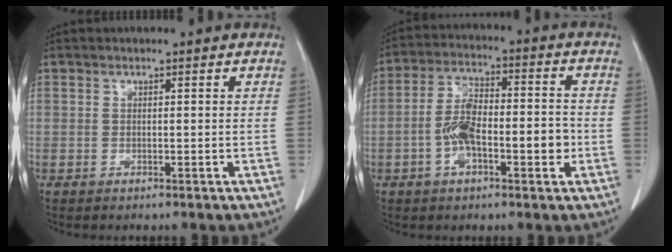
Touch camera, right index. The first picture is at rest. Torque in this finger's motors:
{"motor_torque": [0.50, -0.20, 0.27, 0.14]}